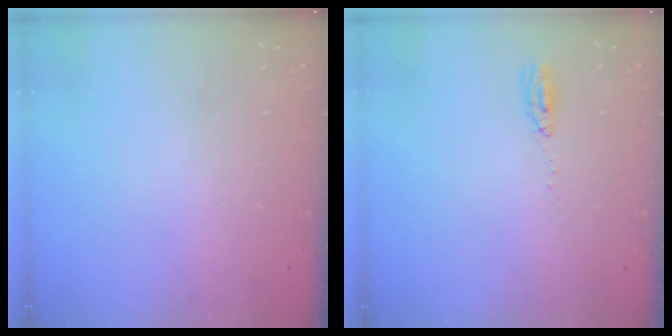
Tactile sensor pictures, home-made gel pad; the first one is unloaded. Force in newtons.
{"total": 3.6, "press": 3.4, "slide": 1.3}